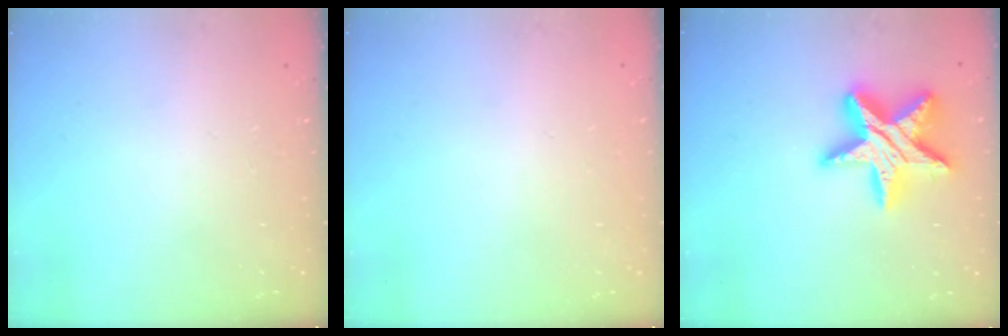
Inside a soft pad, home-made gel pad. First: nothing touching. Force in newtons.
{"total": 0.0}
{"total": 19.5, "press": 19.5, "slide": 1.4}